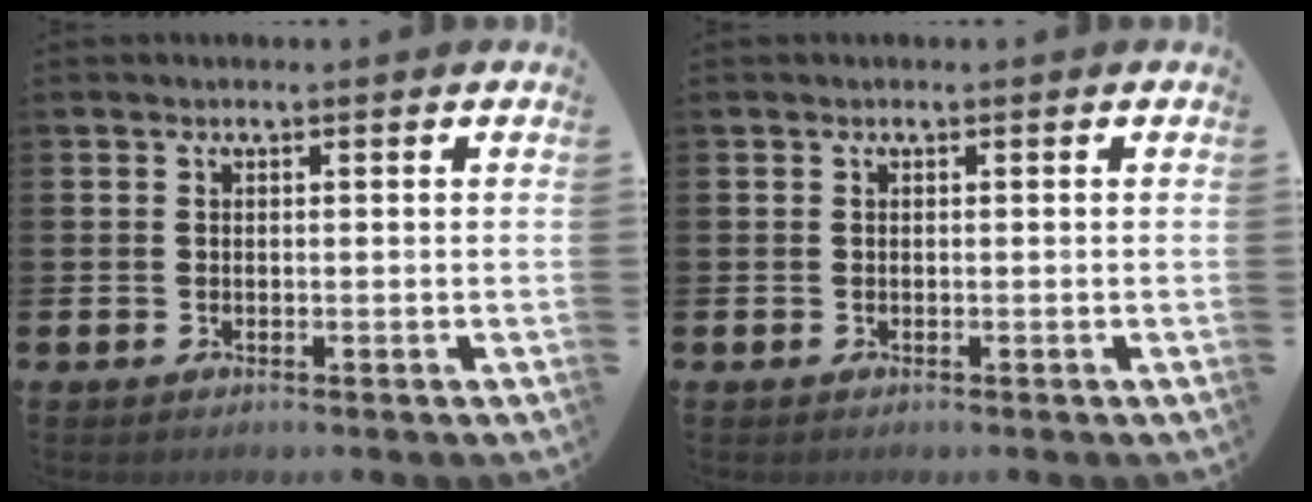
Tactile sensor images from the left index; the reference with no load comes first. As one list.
[{"total": 0.0}]